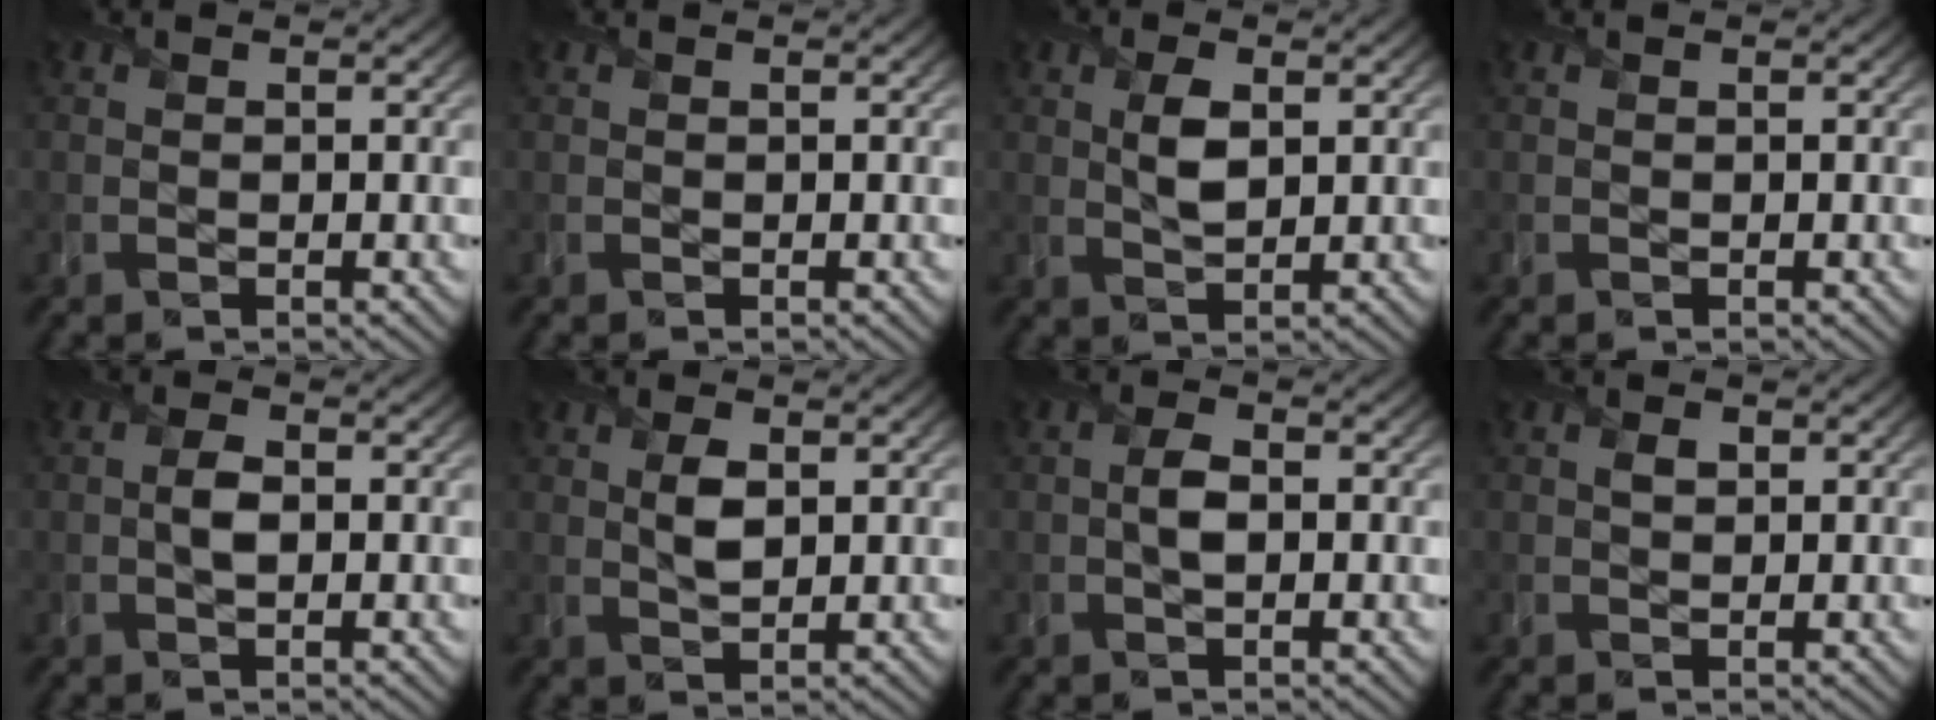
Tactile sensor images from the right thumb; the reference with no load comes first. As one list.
[{"total": 0.0}, {"total": 3.5, "force": [1.0, 1.8, 2.8], "torque": [-0.061, -0.002, 0.021]}, {"total": 0.0}, {"total": 2.1, "force": [-0.1, 1.1, 1.8], "torque": [-0.037, 0.002, -0.003]}, {"total": 2.9, "force": [0.8, 1.5, 2.3], "torque": [-0.050, -0.004, 0.019]}, {"total": 2.4, "force": [-0.1, 1.2, 2.1], "torque": [-0.042, 0.002, -0.004]}, {"total": 0.9, "force": [0.3, 0.7, 0.5], "torque": [-0.009, -0.003, 0.006]}]